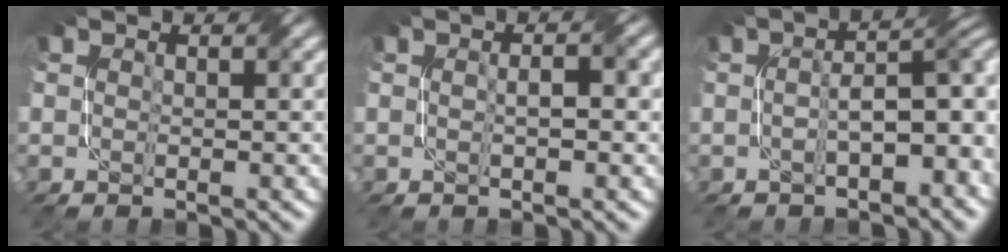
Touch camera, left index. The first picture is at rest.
{"total": 2.2, "force": [0.2, 0.7, 2.1], "torque": [-0.028, -0.004, -0.001]}
{"total": 6.2, "force": [-1.2, 2.2, 5.7], "torque": [-0.080, 0.013, -0.019]}